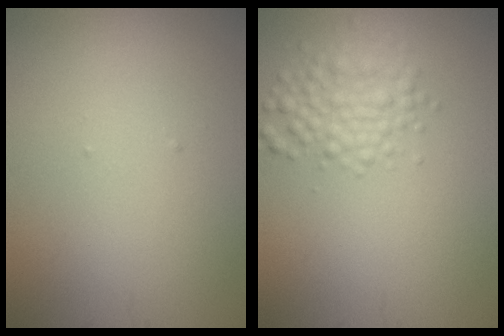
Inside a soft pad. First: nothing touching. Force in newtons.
{"total": 3.2, "press": 3.2, "slide": 0.0}